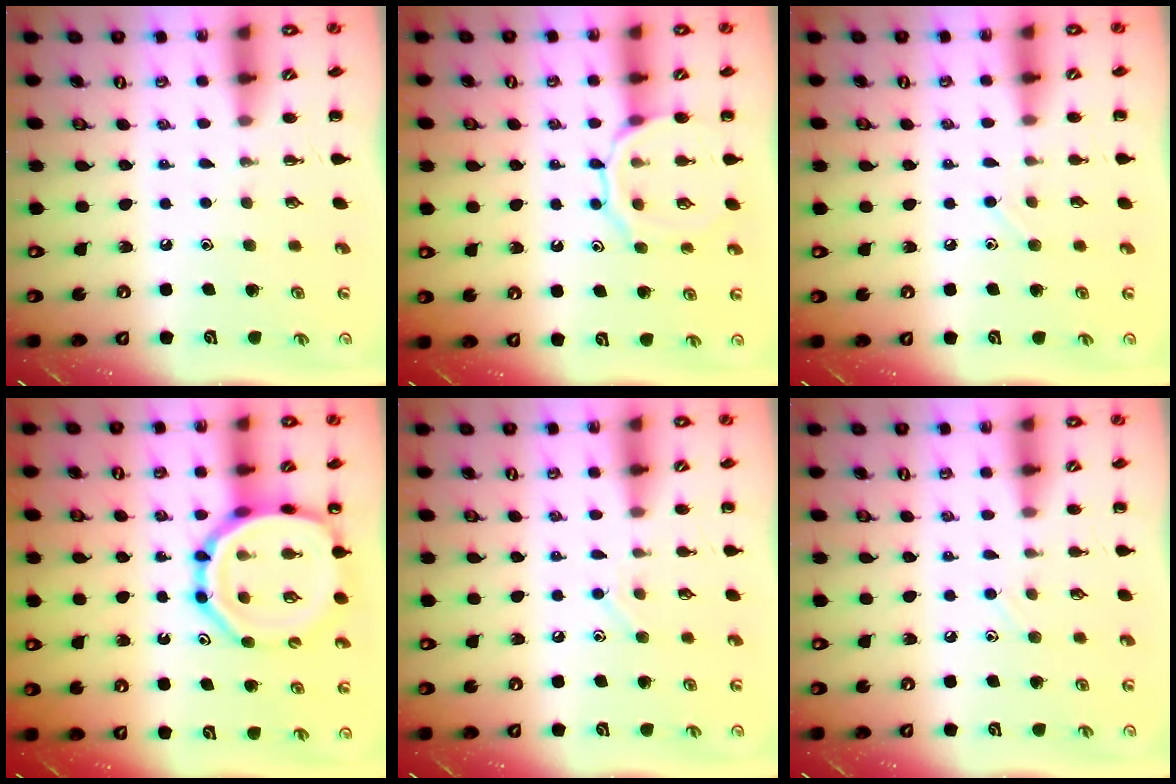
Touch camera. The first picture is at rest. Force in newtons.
{"total": 11.4, "press": 11.4, "slide": 0.8}
{"total": 5.9, "press": 5.5, "slide": 2.1}
{"total": 17.6, "press": 17.3, "slide": 3.1}
{"total": 6.5, "press": 6.3, "slide": 1.7}
{"total": 3.7, "press": 3.4, "slide": 1.4}